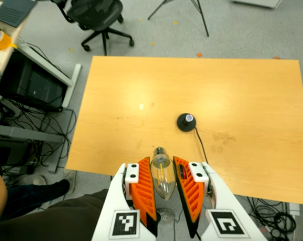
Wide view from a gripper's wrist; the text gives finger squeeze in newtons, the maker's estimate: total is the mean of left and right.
{"total": 9.3, "left": 8.8, "right": 9.9}